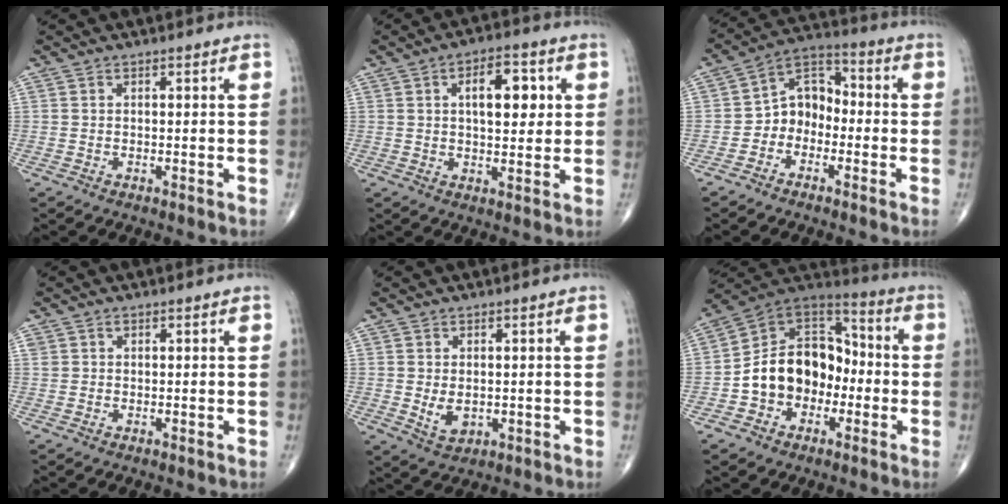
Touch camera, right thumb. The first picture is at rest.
{"total": 9.0, "force": [2.3, 4.4, 7.5], "torque": [-0.083, -0.001, 0.030]}
{"total": 8.2, "force": [-2.3, 6.5, 4.6], "torque": [-0.041, 0.043, -0.060]}
{"total": 1.1, "force": [0.5, 0.9, 0.4], "torque": [0.001, 0.001, 0.008]}
{"total": 4.0, "force": [-0.1, 2.7, 3.0], "torque": [-0.043, -0.010, 0.009]}
{"total": 16.4, "force": [-3.3, 12.4, 10.2], "torque": [-0.124, 0.057, -0.066]}